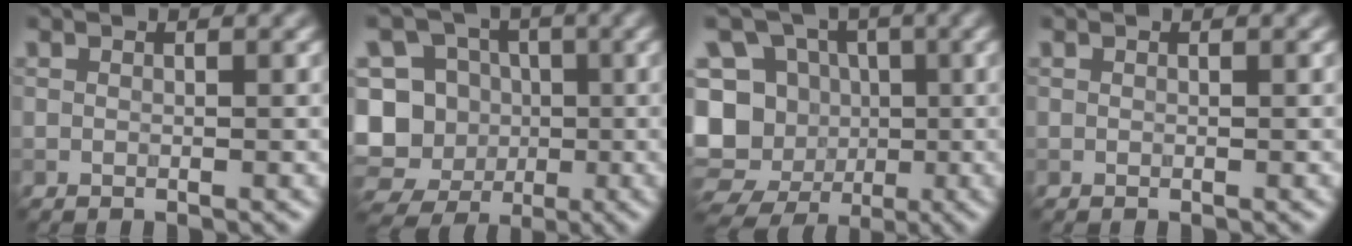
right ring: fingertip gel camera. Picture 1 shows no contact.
{"total": 16.0, "force": [-3.3, 14.9, 4.7], "torque": [-0.119, 0.005, -0.073]}
{"total": 14.8, "force": [-3.2, 13.2, 5.8], "torque": [-0.129, 0.013, -0.070]}
{"total": 0.0}